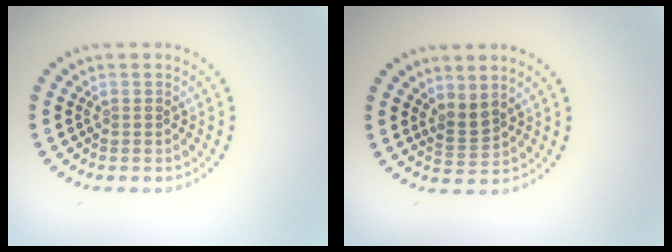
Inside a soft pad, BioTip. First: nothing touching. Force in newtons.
{"total": 1.9, "press": 1.4, "slide": 1.3}